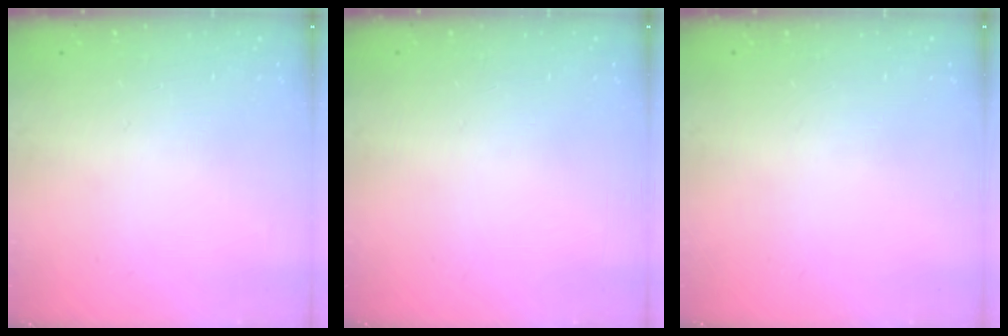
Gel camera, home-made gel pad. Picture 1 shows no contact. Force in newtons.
{"total": 0.0}
{"total": 0.0}